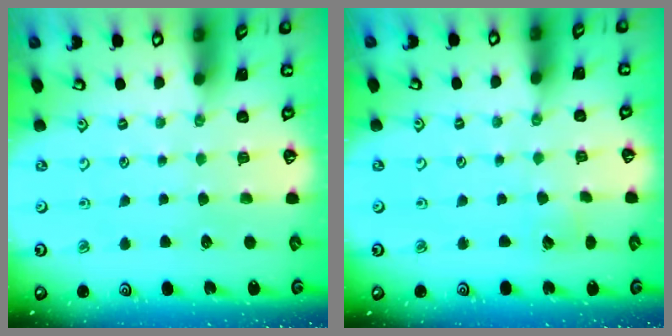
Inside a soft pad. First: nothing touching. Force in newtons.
{"total": 2.4, "press": 2.3, "slide": 0.3}